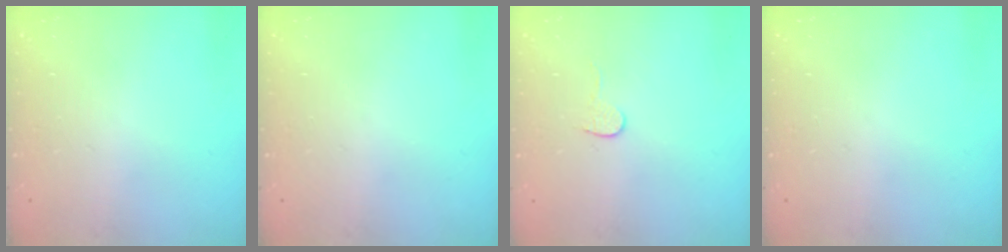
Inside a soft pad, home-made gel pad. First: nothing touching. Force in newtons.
{"total": 0.0}
{"total": 4.0, "press": 4.0, "slide": 0.4}
{"total": 0.0}